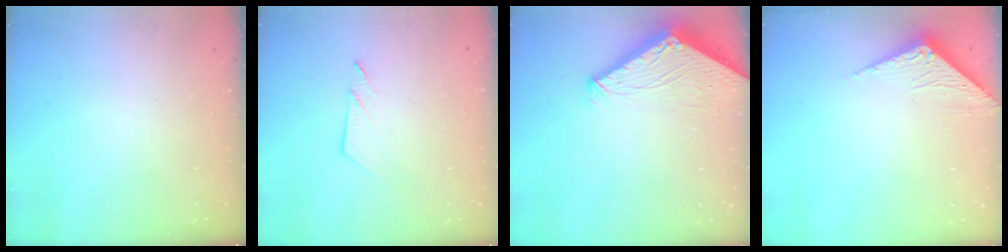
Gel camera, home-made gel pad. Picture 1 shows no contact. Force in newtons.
{"total": 4.5, "press": 4.5, "slide": 0.1}
{"total": 4.7, "press": 4.7, "slide": 0.1}
{"total": 3.3, "press": 3.2, "slide": 0.3}